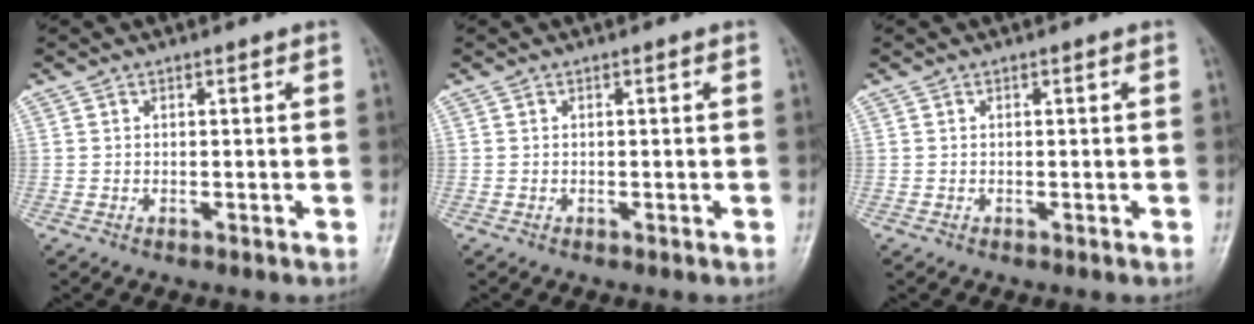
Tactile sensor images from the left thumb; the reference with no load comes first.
{"total": 0.0}
{"total": 0.0}